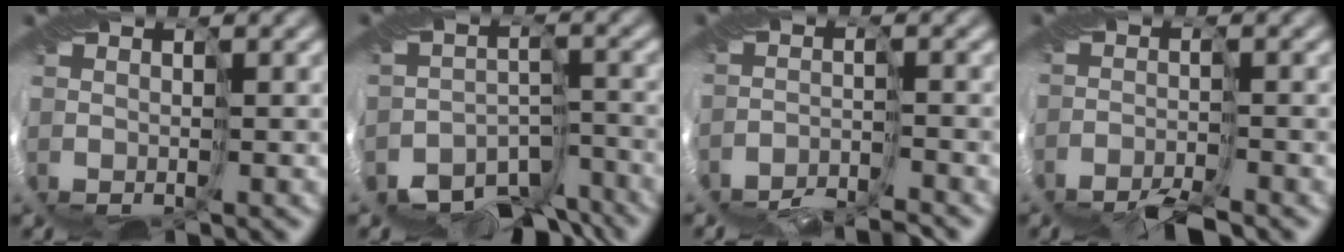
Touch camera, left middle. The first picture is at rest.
{"total": 8.5, "force": [-7.8, 3.1, 1.3], "torque": [-0.010, -0.014, -0.123]}
{"total": 5.8, "force": [-5.8, 0.2, 0.6], "torque": [-0.016, -0.011, -0.108]}
{"total": 4.5, "force": [-4.4, 0.2, 1.1], "torque": [-0.015, -0.006, -0.088]}